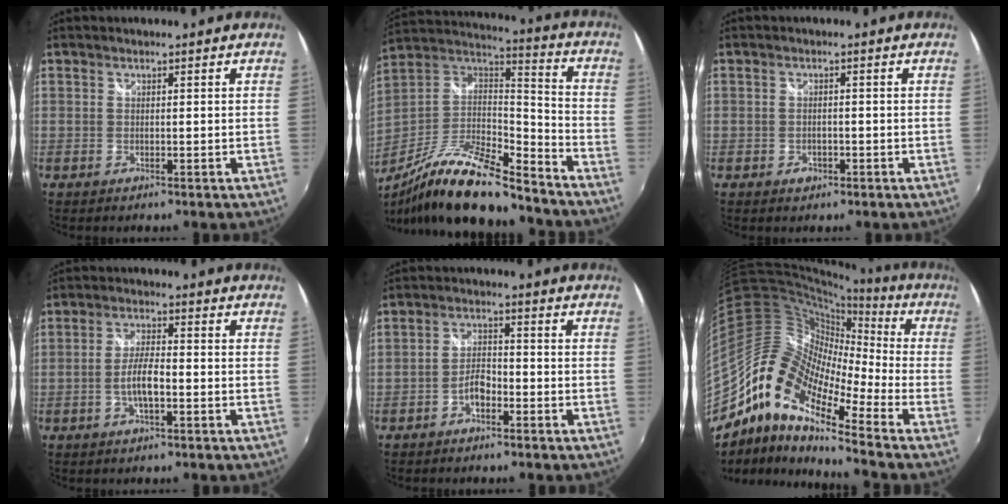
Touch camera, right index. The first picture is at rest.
{"total": 21.9, "force": [-16.4, 5.3, 13.6], "torque": [-0.252, -0.034, -0.286]}
{"total": 2.1, "force": [-1.0, 1.7, 0.7], "torque": [-0.014, -0.002, -0.015]}
{"total": 5.2, "force": [-1.8, 1.4, 4.7], "torque": [-0.094, 0.003, -0.033]}
{"total": 3.9, "force": [-2.4, 1.8, 2.3], "torque": [-0.050, 0.008, -0.044]}
{"total": 13.5, "force": [-7.8, 5.1, 9.8], "torque": [-0.147, 0.003, -0.168]}